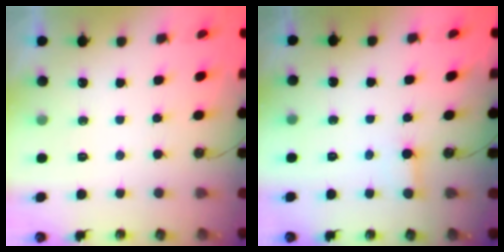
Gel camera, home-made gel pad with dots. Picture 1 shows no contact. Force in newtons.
{"total": 2.5, "press": 2.5, "slide": 0.1}